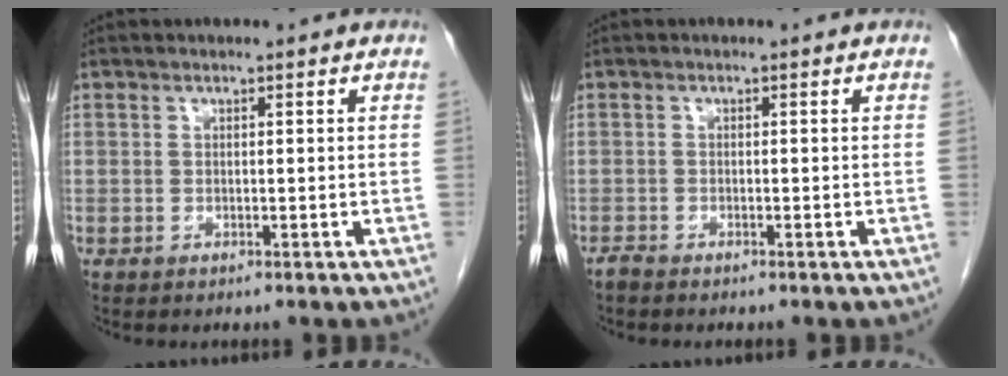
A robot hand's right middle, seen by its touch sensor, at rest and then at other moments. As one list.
[{"total": 0.9, "force": [-0.8, 0.1, 0.2], "torque": [-0.014, -0.002, -0.018]}]